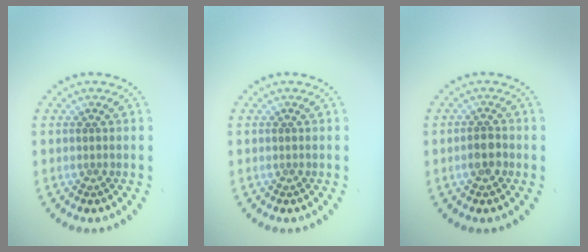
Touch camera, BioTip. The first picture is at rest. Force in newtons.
{"total": 0.0}
{"total": 1.9, "press": 1.8, "slide": 0.7}